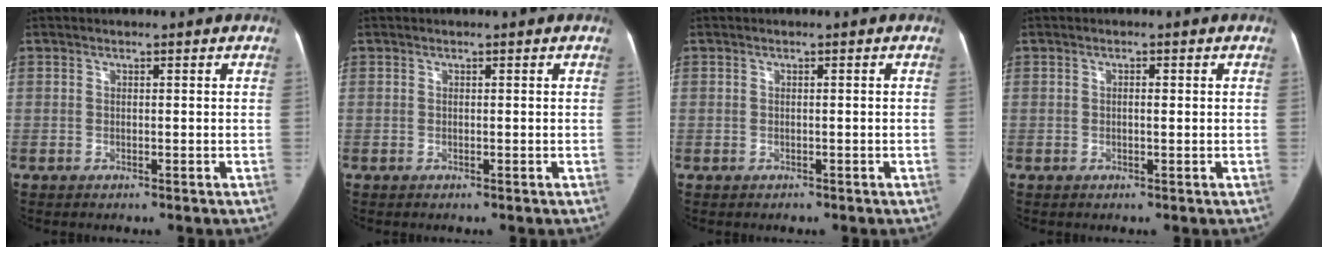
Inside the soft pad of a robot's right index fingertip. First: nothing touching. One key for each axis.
{"total": 0.0}
{"total": 0.9, "fx": -0.4, "fy": 0.8, "fz": -0.1, "tx": -0.004, "ty": 0.005, "tz": -0.005}
{"total": 1.0, "fx": 0.1, "fy": 0.3, "fz": 1.0, "tx": -0.018, "ty": 0.002, "tz": 0.001}